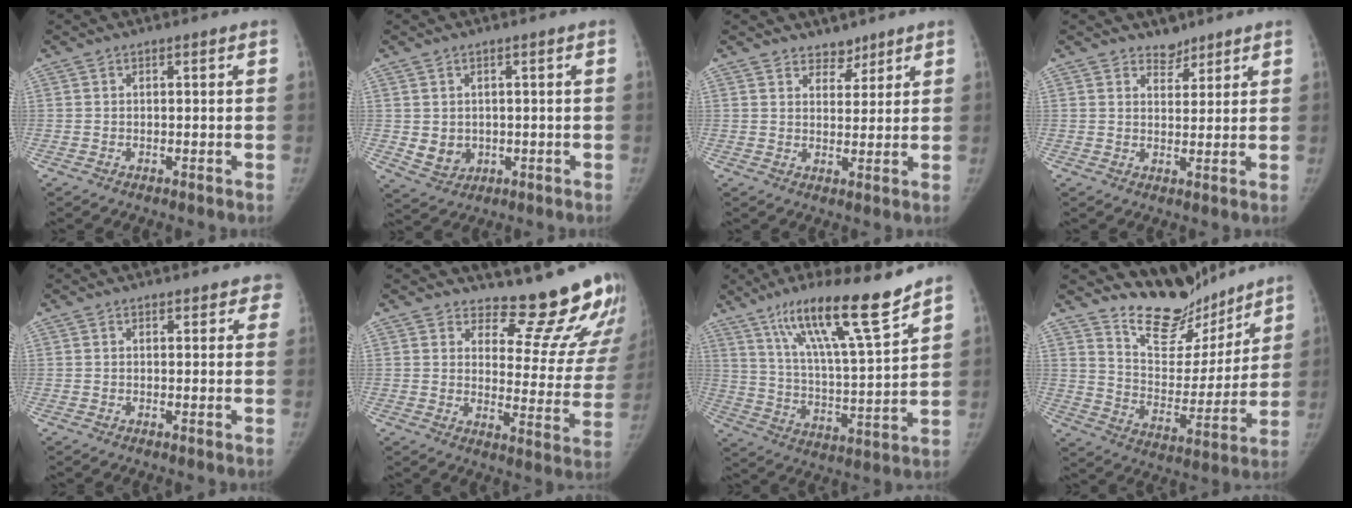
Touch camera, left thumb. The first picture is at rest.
{"total": 4.5, "force": [-0.2, 4.0, 2.0], "torque": [-0.017, -0.002, 0.012]}
{"total": 3.4, "force": [2.8, 1.9, 0.4], "torque": [0.022, -0.020, 0.043]}
{"total": 3.1, "force": [2.5, 1.7, 0.2], "torque": [0.022, -0.018, 0.037]}
{"total": 3.2, "force": [2.7, 1.7, 0.6], "torque": [0.033, -0.008, 0.015]}
{"total": 15.5, "force": [14.4, 4.0, 3.9], "torque": [0.001, -0.162, 0.167]}
{"total": 18.0, "force": [12.9, 1.7, 12.4], "torque": [-0.192, -0.070, 0.221]}
{"total": 15.5, "force": [13.9, 5.9, 3.5], "torque": [0.003, -0.111, 0.234]}